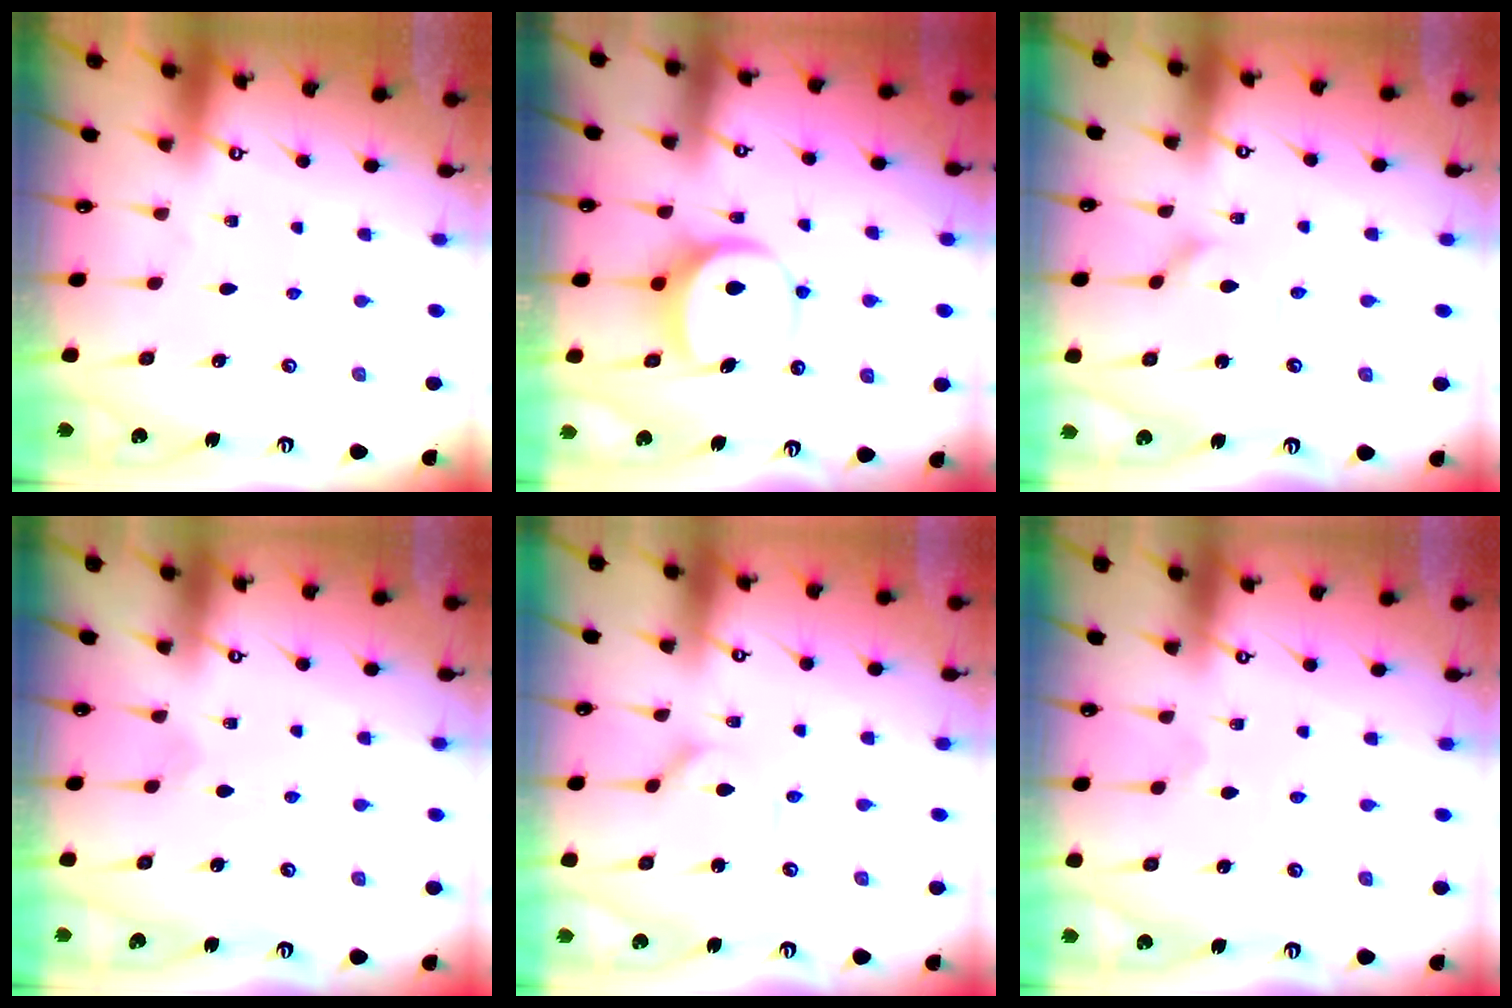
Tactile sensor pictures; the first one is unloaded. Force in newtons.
{"total": 7.0, "press": 7.0, "slide": 0.6}
{"total": 2.0, "press": 2.0, "slide": 0.3}
{"total": 1.5, "press": 1.4, "slide": 0.1}
{"total": 3.0, "press": 2.9, "slide": 0.4}
{"total": 1.0, "press": 1.0, "slide": 0.1}